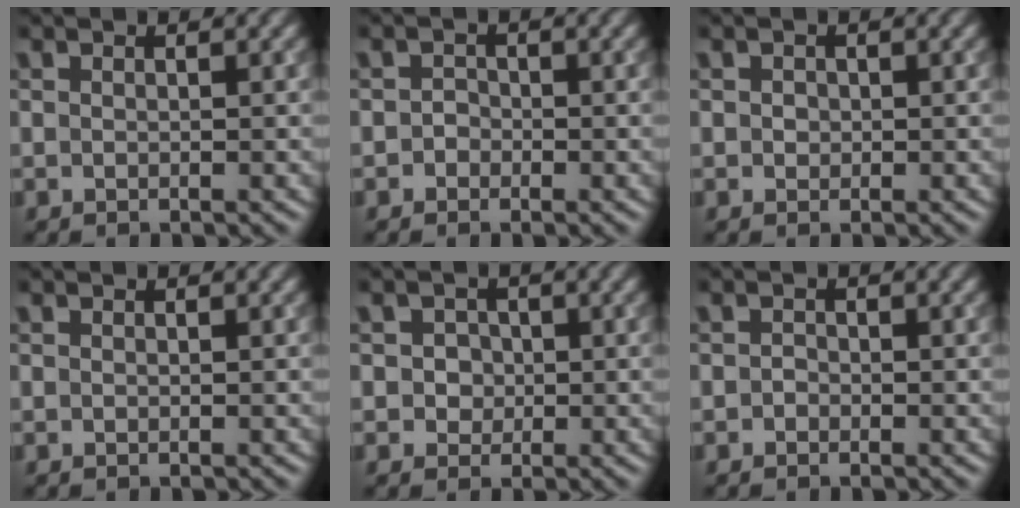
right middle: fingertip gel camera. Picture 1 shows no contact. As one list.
[{"total": 1.0, "force": [-0.4, 0.9, 0.2], "torque": [0.002, 0.000, -0.008]}, {"total": 0.7, "force": [0.1, 0.7, 0.2], "torque": [-0.001, -0.001, -0.001]}, {"total": 0.0}, {"total": 1.9, "force": [0.3, 1.8, 0.8], "torque": [0.004, 0.009, 0.002]}, {"total": 0.6, "force": [-0.3, 0.5, 0.2], "torque": [-0.001, -0.003, -0.007]}]